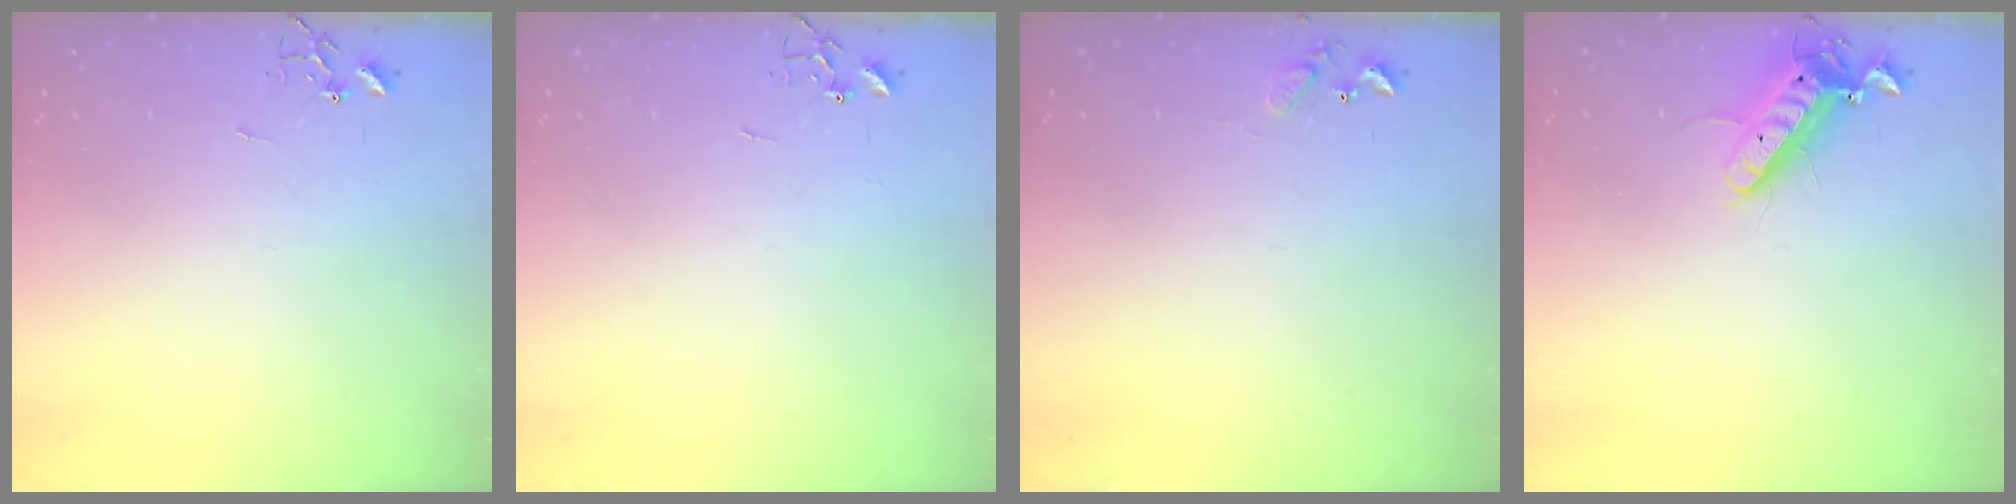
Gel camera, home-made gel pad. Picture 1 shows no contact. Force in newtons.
{"total": 0.0}
{"total": 5.5, "press": 5.5, "slide": 0.4}
{"total": 11.9, "press": 11.7, "slide": 2.2}